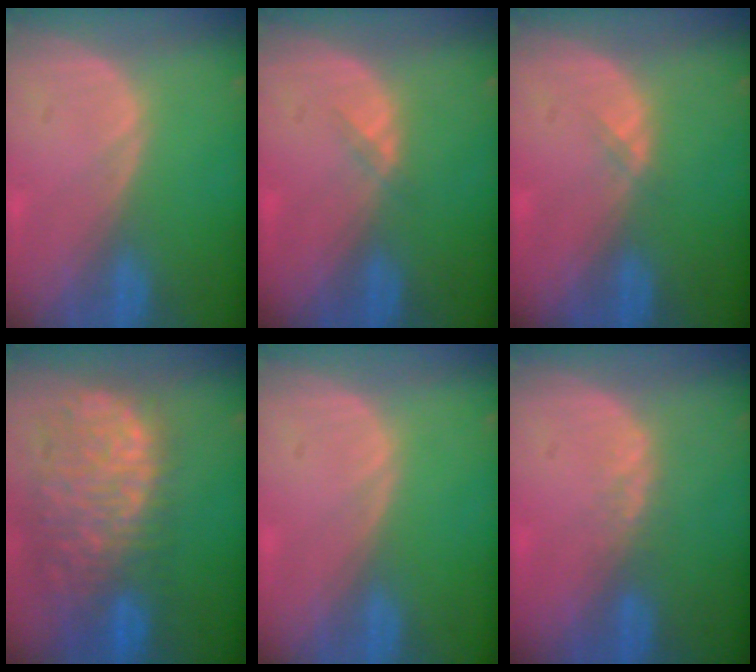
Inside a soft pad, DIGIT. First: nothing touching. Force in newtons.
{"total": 1.3, "press": 0.9, "slide": 0.9}
{"total": 1.1, "press": 0.8, "slide": 0.7}
{"total": 13.1, "press": 10.9, "slide": 7.3}
{"total": 0.0}
{"total": 1.7, "press": 1.4, "slide": 0.9}